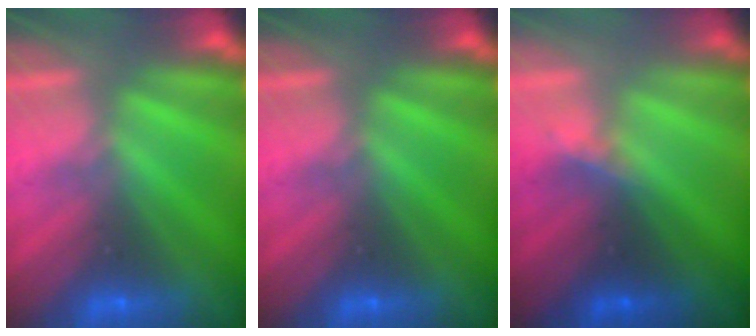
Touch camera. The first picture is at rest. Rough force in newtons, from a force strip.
{"total": 0.0}
{"total": 1.5}